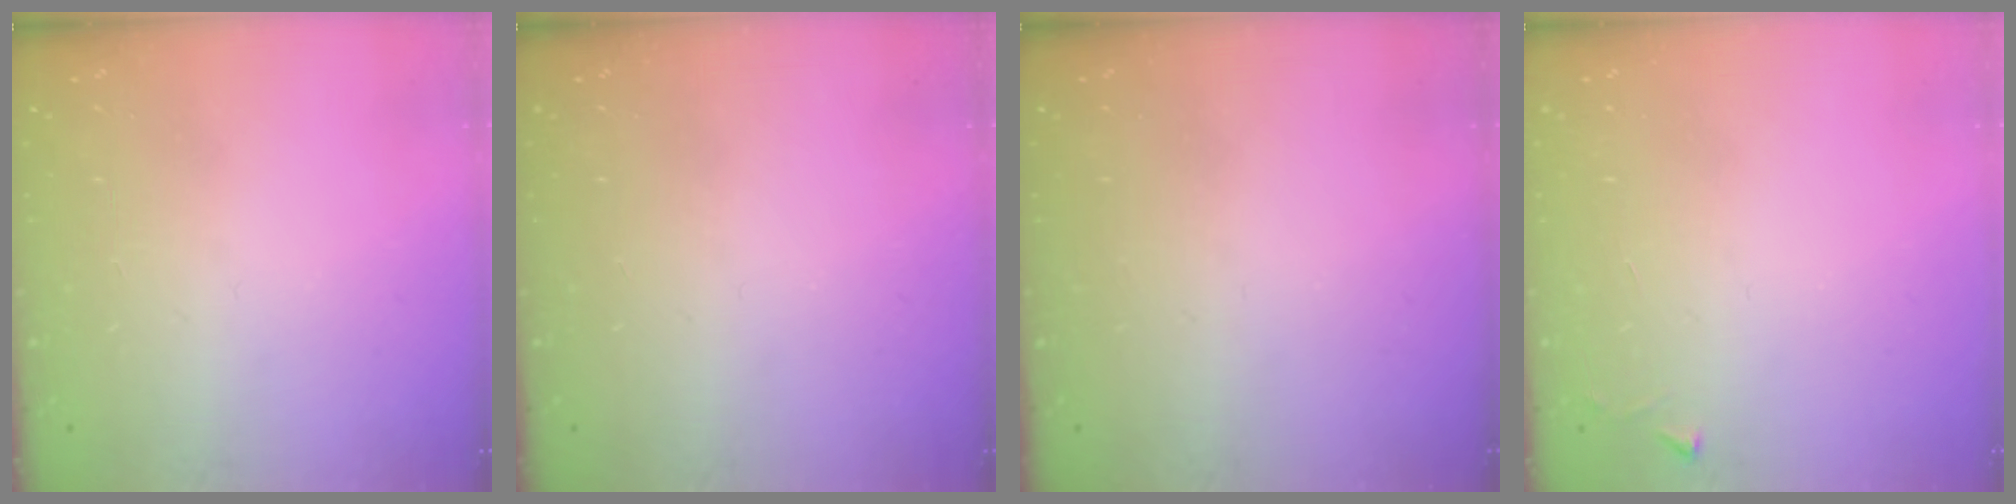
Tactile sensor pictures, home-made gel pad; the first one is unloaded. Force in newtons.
{"total": 0.0}
{"total": 0.0}
{"total": 2.3, "press": 2.3, "slide": 0.4}